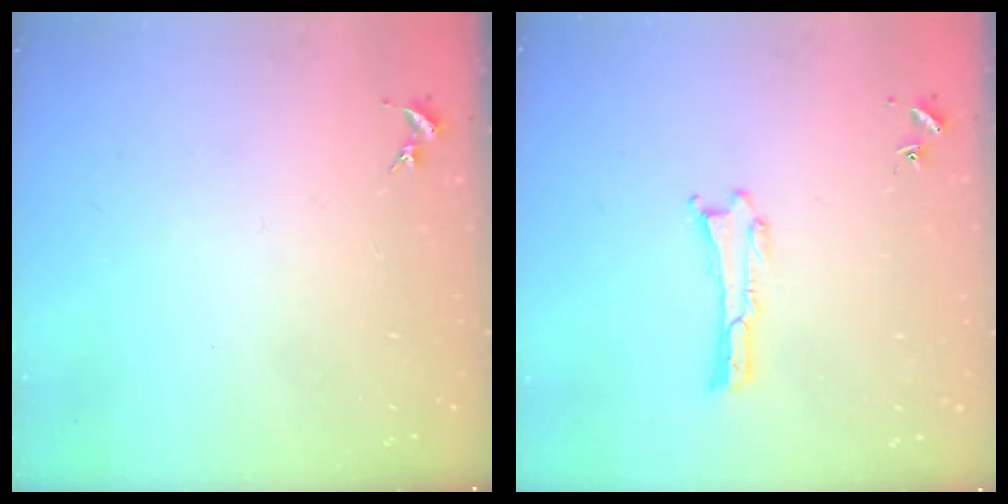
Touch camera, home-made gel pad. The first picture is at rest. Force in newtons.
{"total": 0.0}